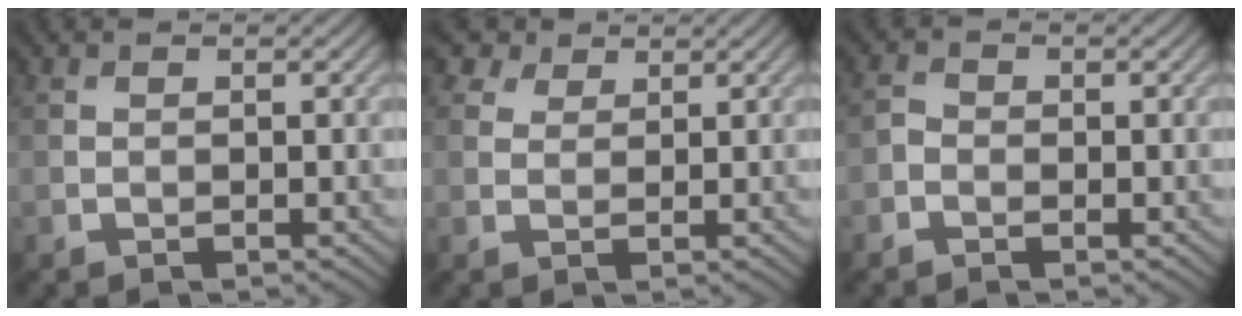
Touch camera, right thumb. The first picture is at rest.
{"total": 3.2, "force": [2.3, 2.0, 1.1], "torque": [-0.029, 0.000, 0.047]}
{"total": 1.4, "force": [-0.8, 1.0, 0.6], "torque": [-0.014, 0.002, -0.020]}